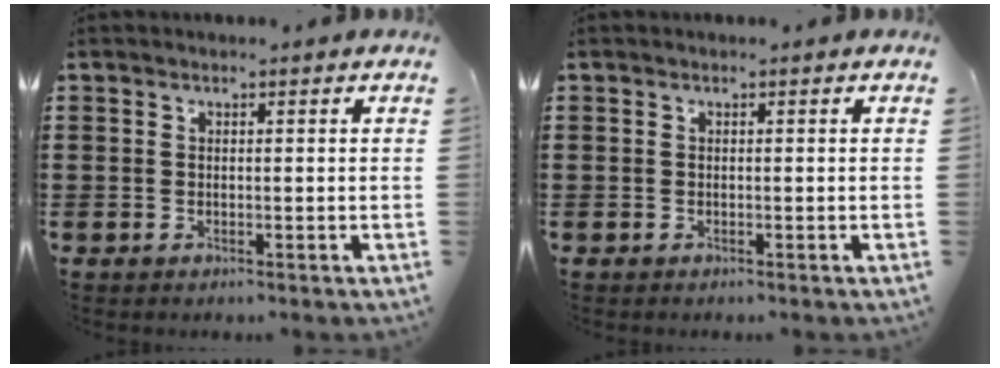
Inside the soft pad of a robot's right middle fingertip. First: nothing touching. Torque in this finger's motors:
{"motor_torque": [-1.14, 0.99, 0.04, 0.01]}